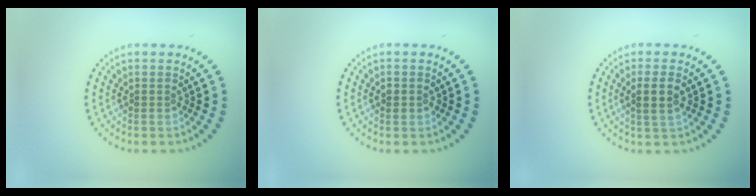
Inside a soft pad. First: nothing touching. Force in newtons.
{"total": 1.2, "press": 1.2, "slide": 0.0}
{"total": 2.3, "press": 2.1, "slide": 1.0}